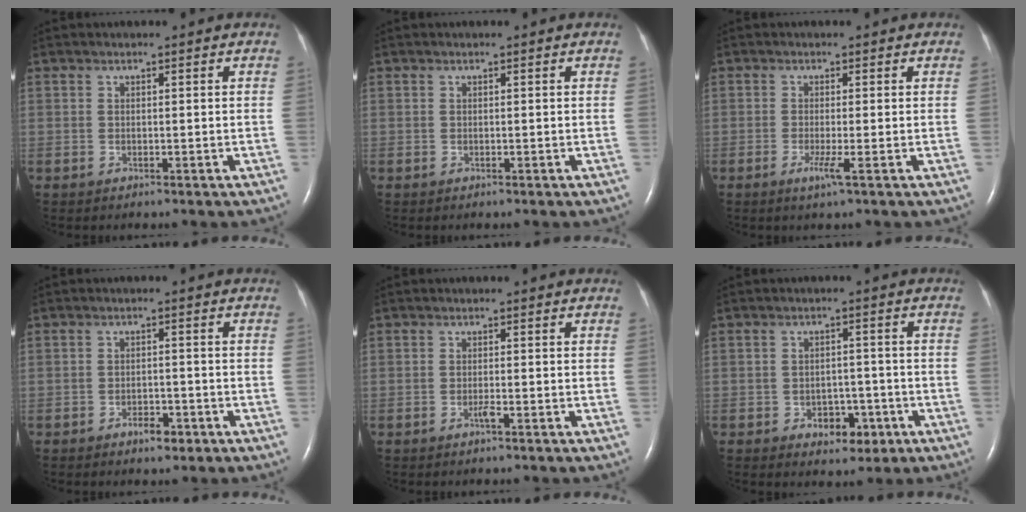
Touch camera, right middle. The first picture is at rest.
{"total": 0.0}
{"total": 2.3, "force": [-1.0, -0.4, 2.0], "torque": [-0.044, -0.008, -0.021]}
{"total": 2.8, "force": [-1.8, 1.3, 1.7], "torque": [-0.026, 0.003, -0.025]}
{"total": 1.1, "force": [-0.7, 0.0, 0.8], "torque": [-0.021, -0.001, -0.012]}
{"total": 4.6, "force": [-2.2, 3.0, 2.7], "torque": [-0.033, 0.011, -0.025]}